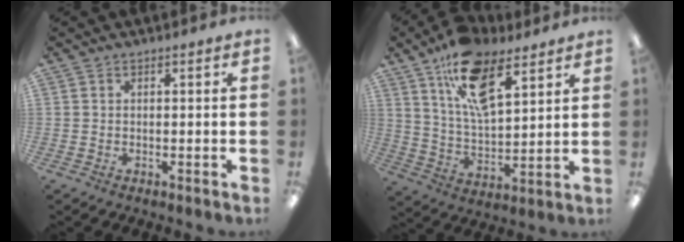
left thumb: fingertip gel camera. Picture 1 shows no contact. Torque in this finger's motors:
{"motor_torque": [0.27, 0.27, 1.45, -1.32, 0.31]}